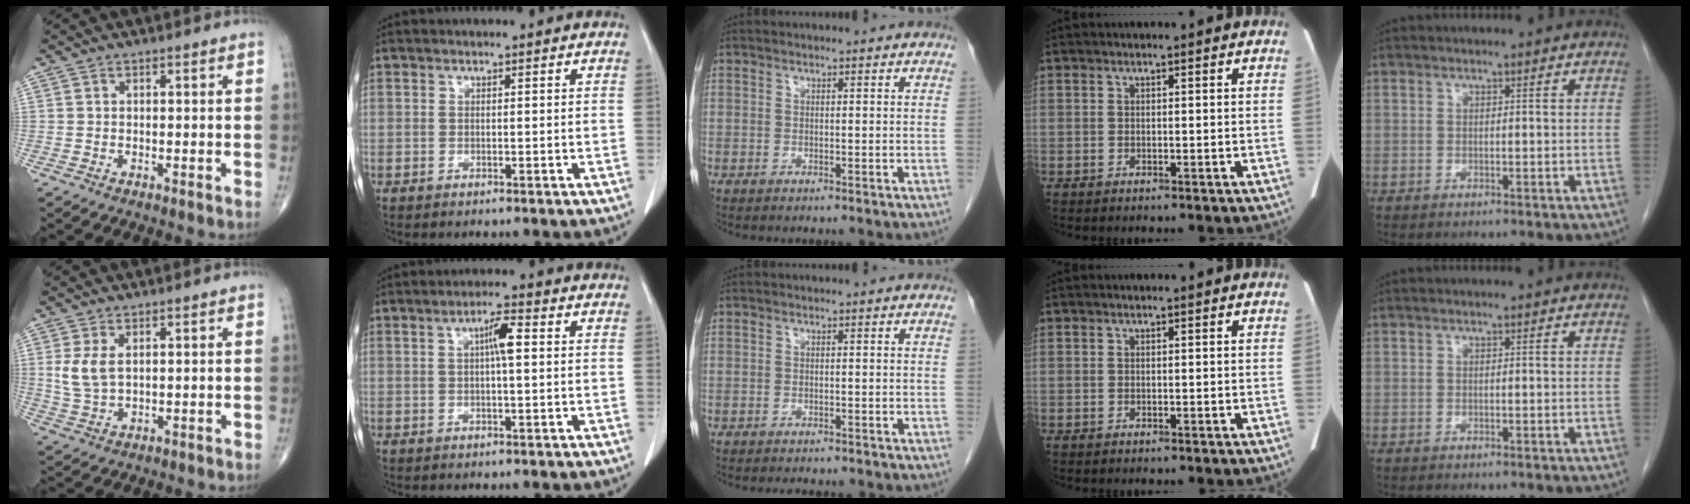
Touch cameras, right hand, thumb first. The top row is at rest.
{"thumb": {"total": 5.2, "force": [1.3, 2.8, 4.1], "torque": [-0.091, -0.004, 0.033]}, "index": {"total": 3.8, "force": [0.7, 0.4, 3.7], "torque": [-0.064, 0.008, 0.009]}, "middle": {"total": 3.9, "force": [-3.5, 0.9, 1.4], "torque": [-0.018, -0.005, -0.042]}}